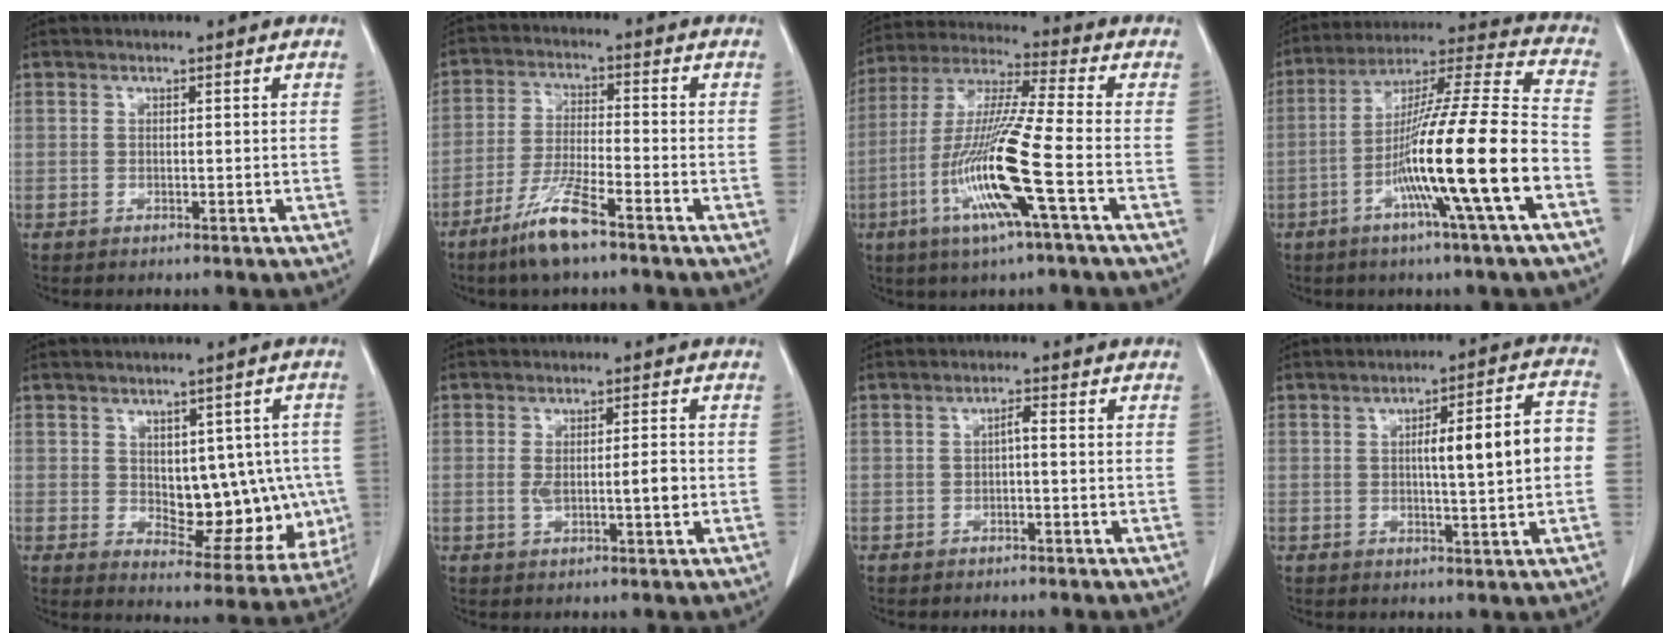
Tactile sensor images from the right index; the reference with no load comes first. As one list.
[{"total": 8.2, "force": [-5.6, 0.6, 5.9], "torque": [-0.124, -0.016, -0.109]}, {"total": 15.4, "force": [-5.1, -0.6, 14.5], "torque": [-0.300, -0.016, -0.105]}, {"total": 19.3, "force": [-6.6, -1.1, 18.1], "torque": [-0.318, -0.007, -0.125]}, {"total": 12.7, "force": [0.1, 6.9, 10.7], "torque": [-0.125, 0.009, 0.026]}, {"total": 4.4, "force": [-0.4, 0.9, 4.3], "torque": [-0.078, 0.004, -0.001]}, {"total": 1.4, "force": [-0.2, 0.3, 1.4], "torque": [-0.024, 0.005, -0.004]}, {"total": 10.1, "force": [0.2, 1.1, 10.0], "torque": [-0.139, 0.026, 0.004]}]